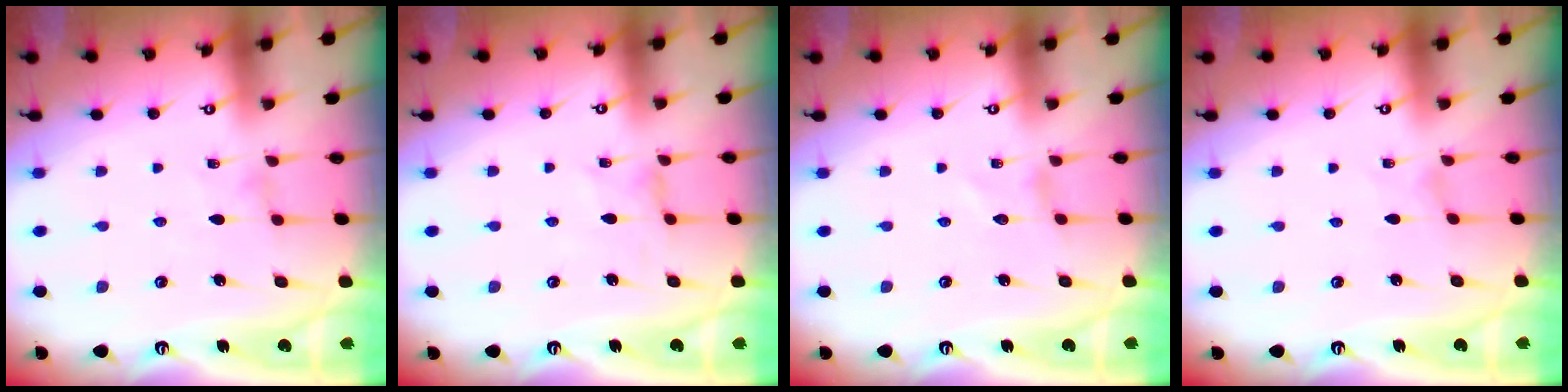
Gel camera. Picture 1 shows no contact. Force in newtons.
{"total": 0.0}
{"total": 0.0}
{"total": 0.0}